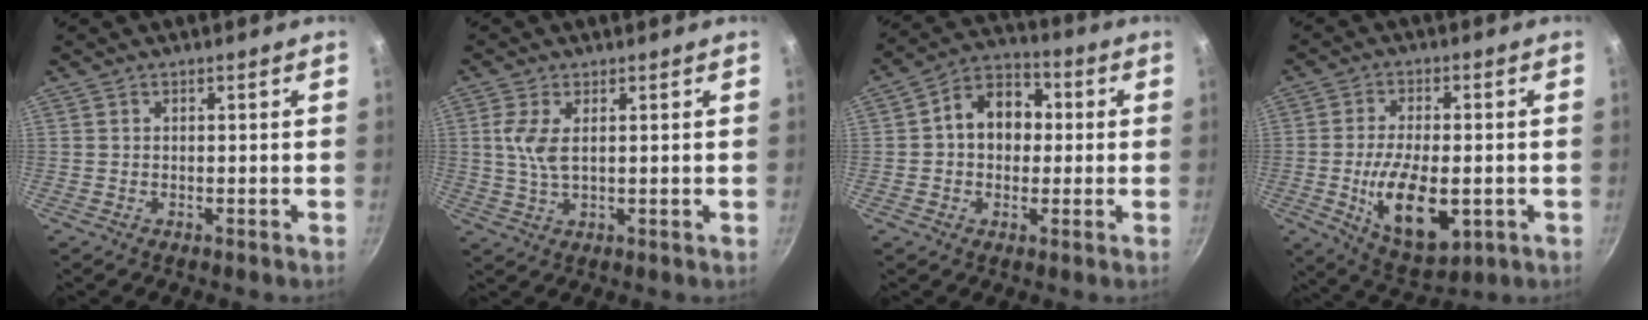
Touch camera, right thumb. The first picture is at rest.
{"total": 4.9, "force": [1.2, 1.9, 4.3], "torque": [-0.095, -0.002, 0.026]}
{"total": 10.6, "force": [0.7, 8.2, 6.6], "torque": [-0.061, 0.026, -0.006]}
{"total": 14.2, "force": [-2.8, 6.9, 12.1], "torque": [-0.199, -0.001, -0.037]}